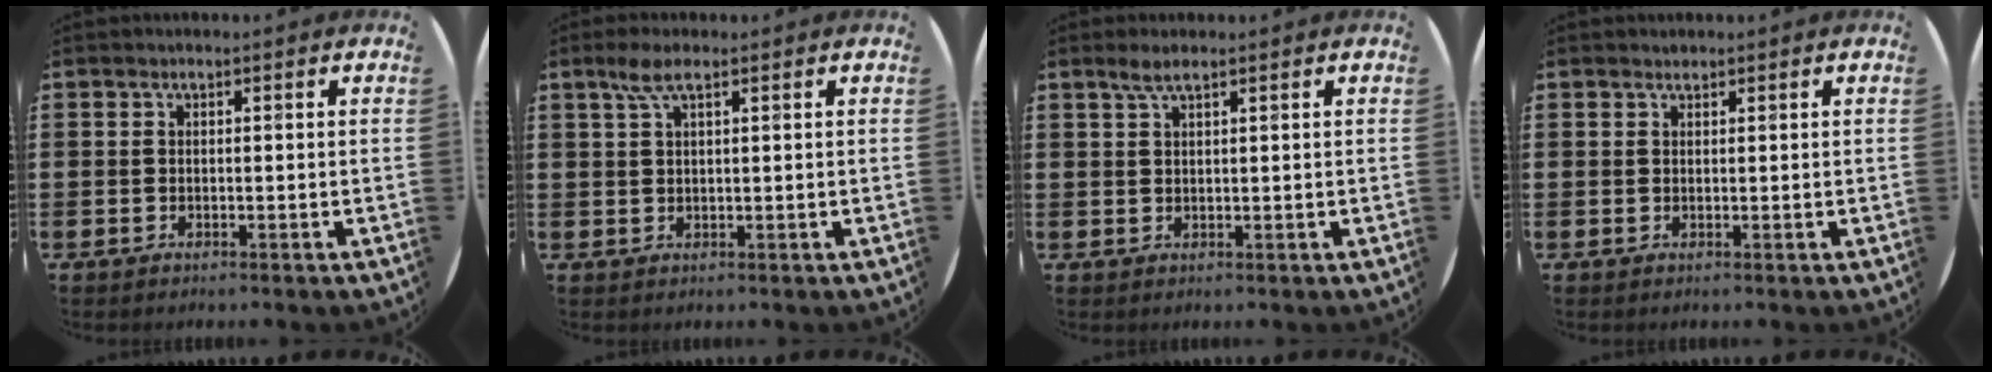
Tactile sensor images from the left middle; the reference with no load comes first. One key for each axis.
{"total": 3.2, "fx": 1.8, "fy": 0.8, "fz": 2.5, "tx": -0.053, "ty": 0.007, "tz": 0.030}
{"total": 2.1, "fx": 1.6, "fy": 0.3, "fz": 1.4, "tx": -0.029, "ty": 0.005, "tz": 0.027}
{"total": 0.5, "fx": 0.5, "fy": 0.1, "fz": -0.1, "tx": 0.002, "ty": 0.003, "tz": 0.009}